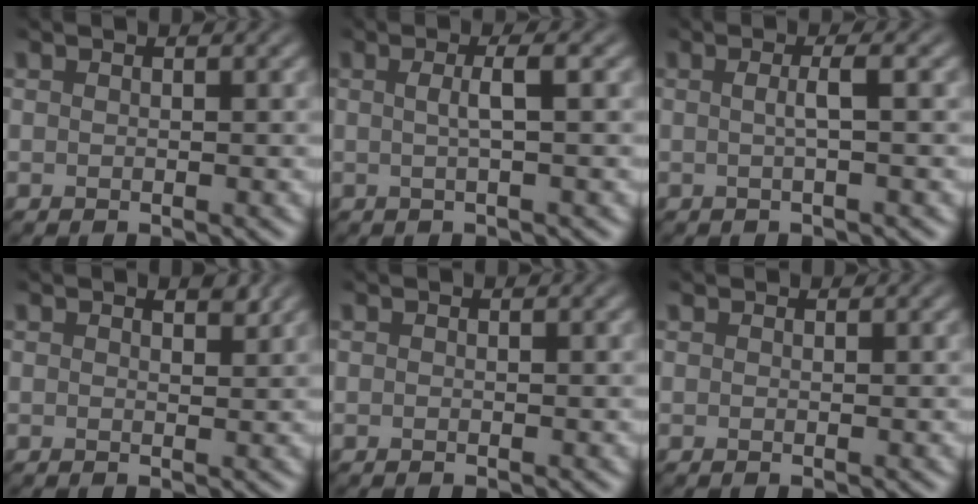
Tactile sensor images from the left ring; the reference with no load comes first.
{"total": 2.5, "force": [0.2, 0.6, 2.5], "torque": [-0.039, 0.003, -0.002]}
{"total": 2.2, "force": [0.0, 0.5, 2.1], "torque": [-0.034, 0.002, -0.005]}
{"total": 1.0, "force": [0.8, 0.3, 0.5], "torque": [-0.009, -0.002, 0.014]}
{"total": 0.0}
{"total": 0.5, "force": [0.5, 0.1, 0.0], "torque": [-0.002, 0.000, 0.007]}